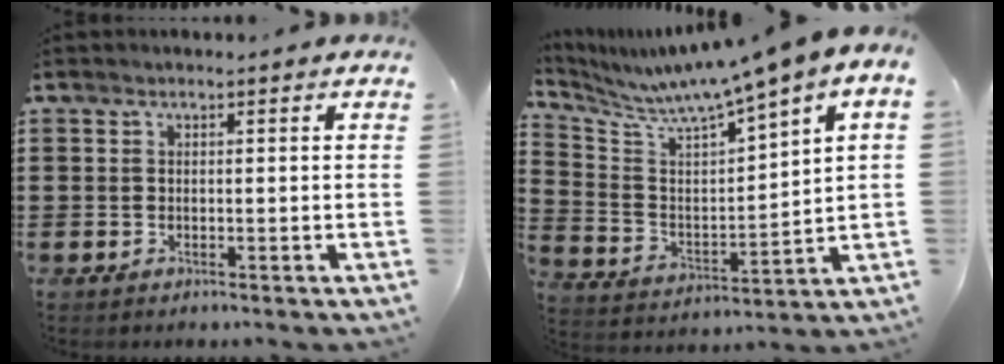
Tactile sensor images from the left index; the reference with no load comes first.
{"total": 6.1, "force": [5.3, -0.5, 3.0], "torque": [-0.085, -0.050, 0.078]}